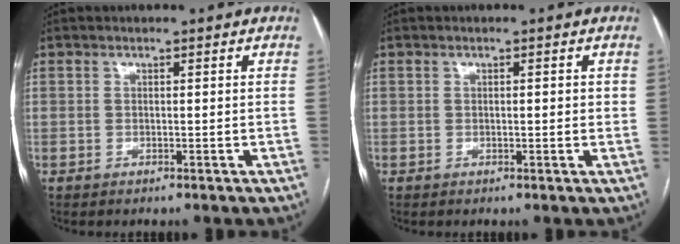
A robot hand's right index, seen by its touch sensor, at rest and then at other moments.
{"total": 1.3, "force": [0.2, 0.5, 1.2], "torque": [-0.016, 0.001, 0.001]}